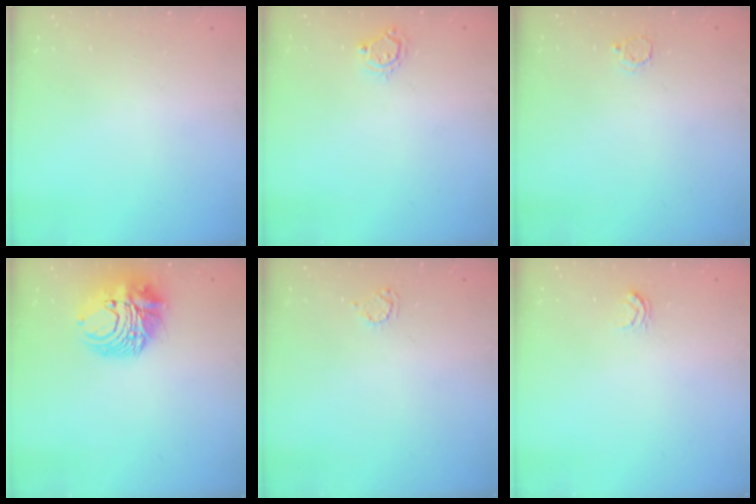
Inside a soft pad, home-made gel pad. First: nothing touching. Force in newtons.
{"total": 5.1, "press": 5.1, "slide": 0.4}
{"total": 2.4, "press": 2.4, "slide": 0.3}
{"total": 12.0, "press": 11.9, "slide": 1.7}
{"total": 2.9, "press": 2.9, "slide": 0.3}
{"total": 2.6, "press": 2.6, "slide": 0.3}